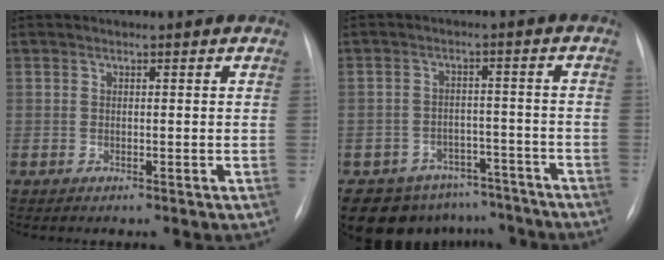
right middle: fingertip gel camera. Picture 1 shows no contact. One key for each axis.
{"total": 10.9, "fx": -9.0, "fy": 6.1, "fz": 0.9, "tx": -0.003, "ty": 0.027, "tz": -0.111}